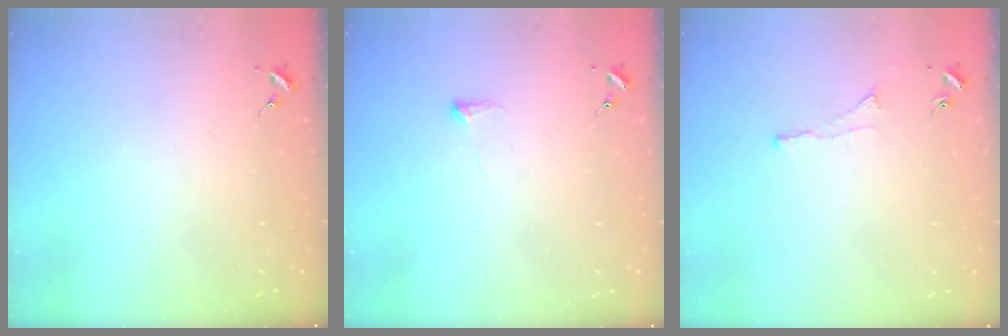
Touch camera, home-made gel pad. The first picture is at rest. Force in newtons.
{"total": 3.9, "press": 3.8, "slide": 1.0}
{"total": 2.9, "press": 2.8, "slide": 0.7}